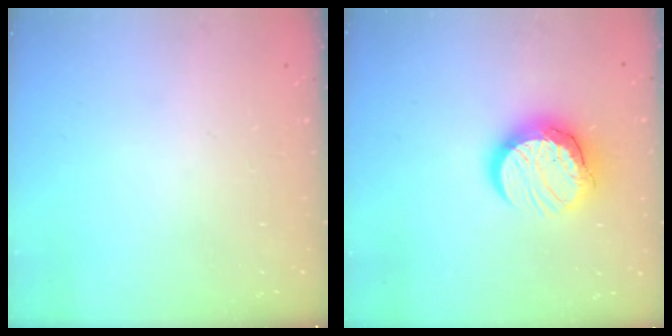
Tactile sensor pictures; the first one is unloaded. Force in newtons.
{"total": 12.3, "press": 12.2, "slide": 1.0}